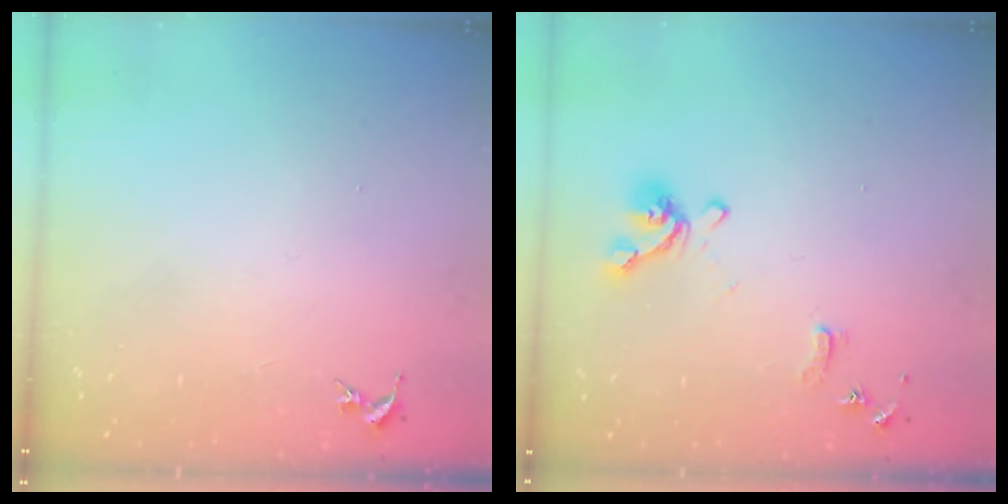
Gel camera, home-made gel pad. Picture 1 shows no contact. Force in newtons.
{"total": 11.5, "press": 11.4, "slide": 1.6}